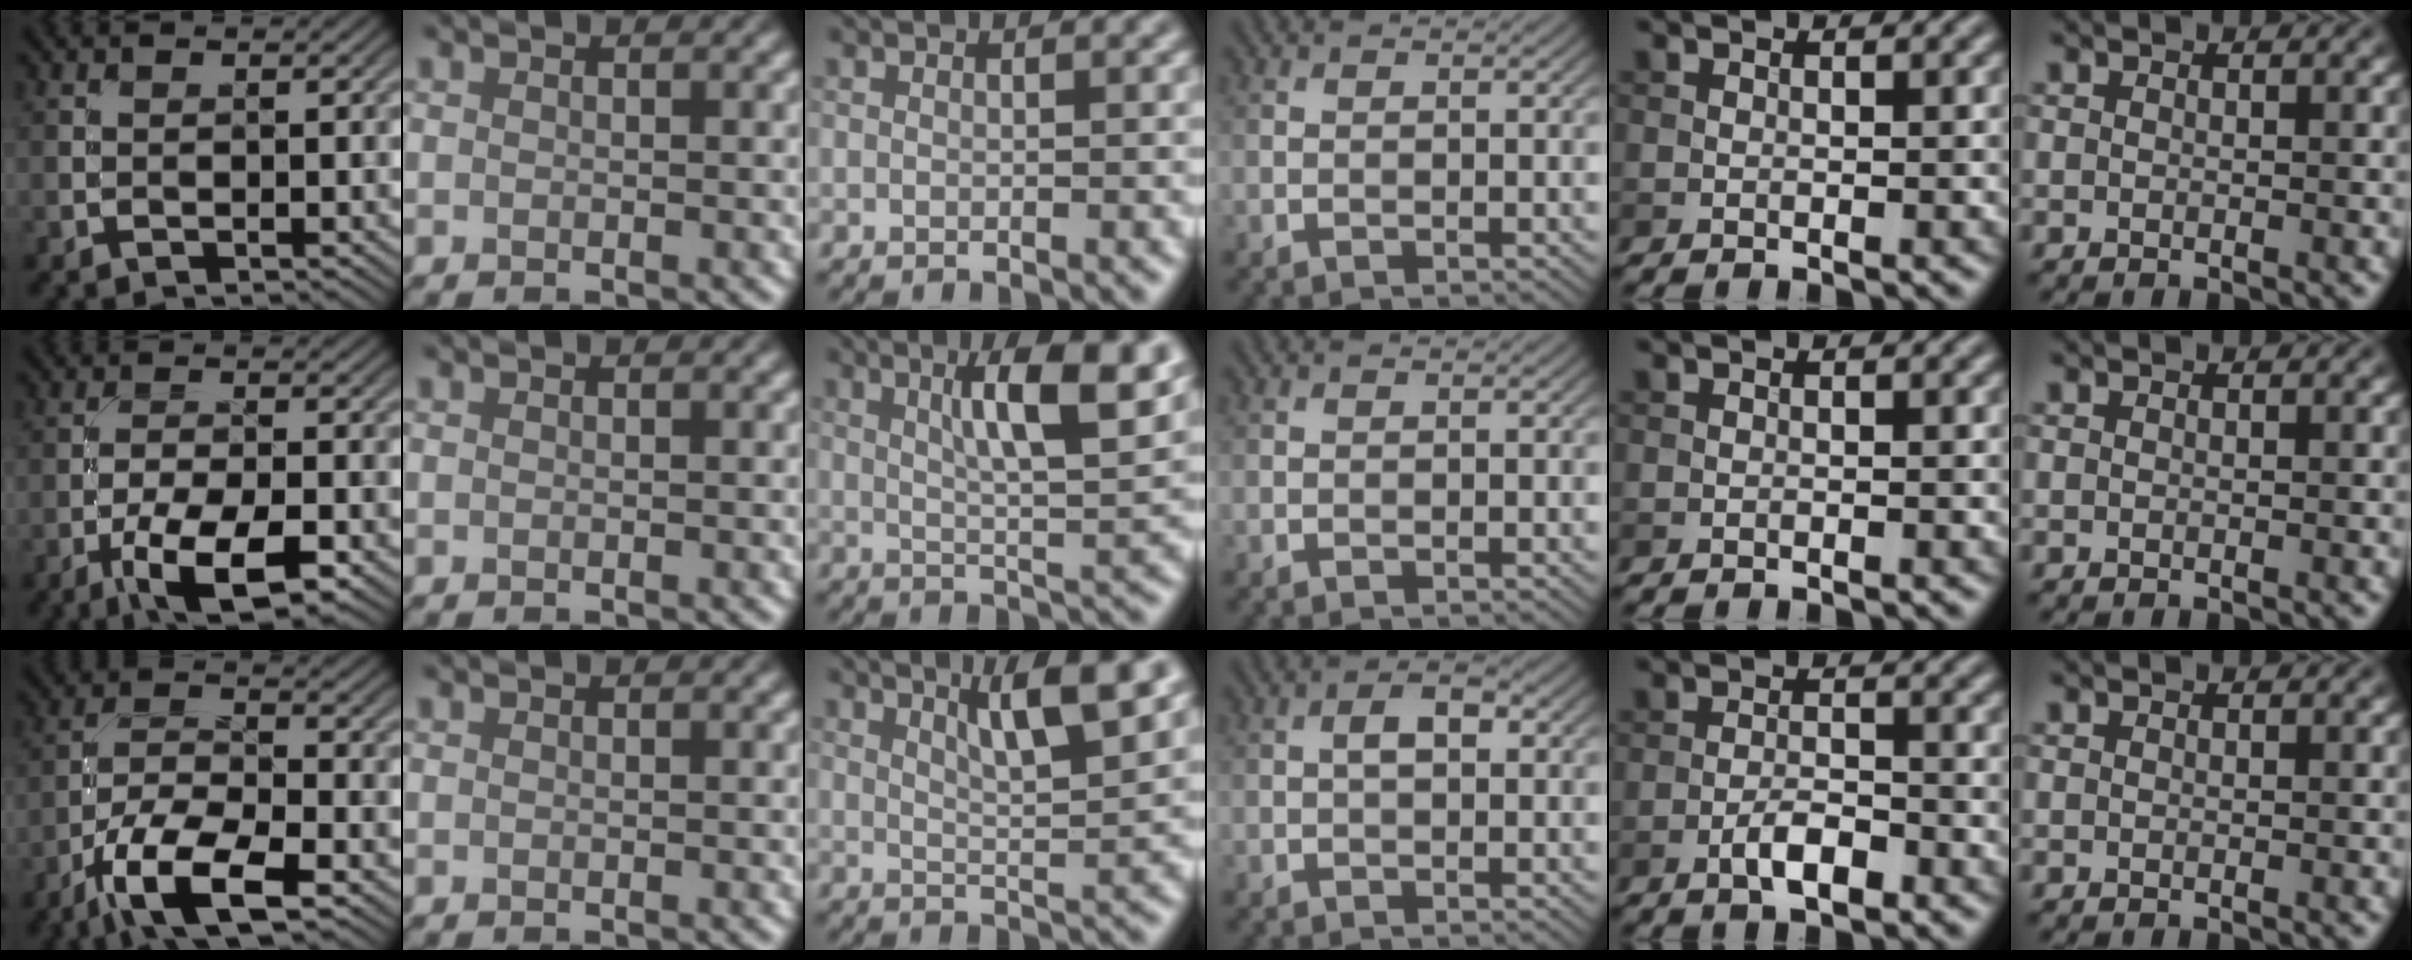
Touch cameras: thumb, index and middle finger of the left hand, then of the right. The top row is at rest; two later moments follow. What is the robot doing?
{"motion": "unscrew", "object": "medicine bottle"}